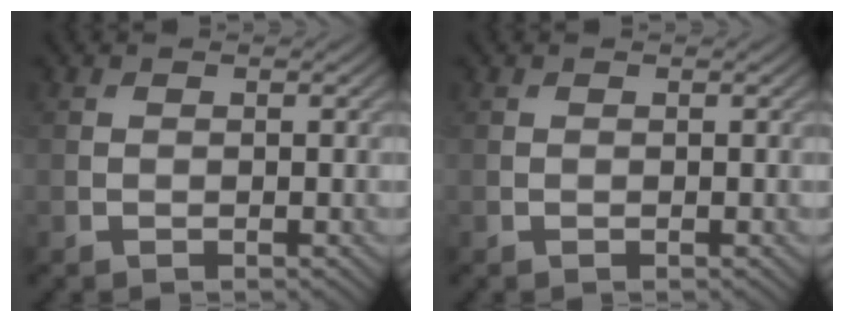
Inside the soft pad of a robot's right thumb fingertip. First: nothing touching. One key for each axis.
{"total": 0.0}